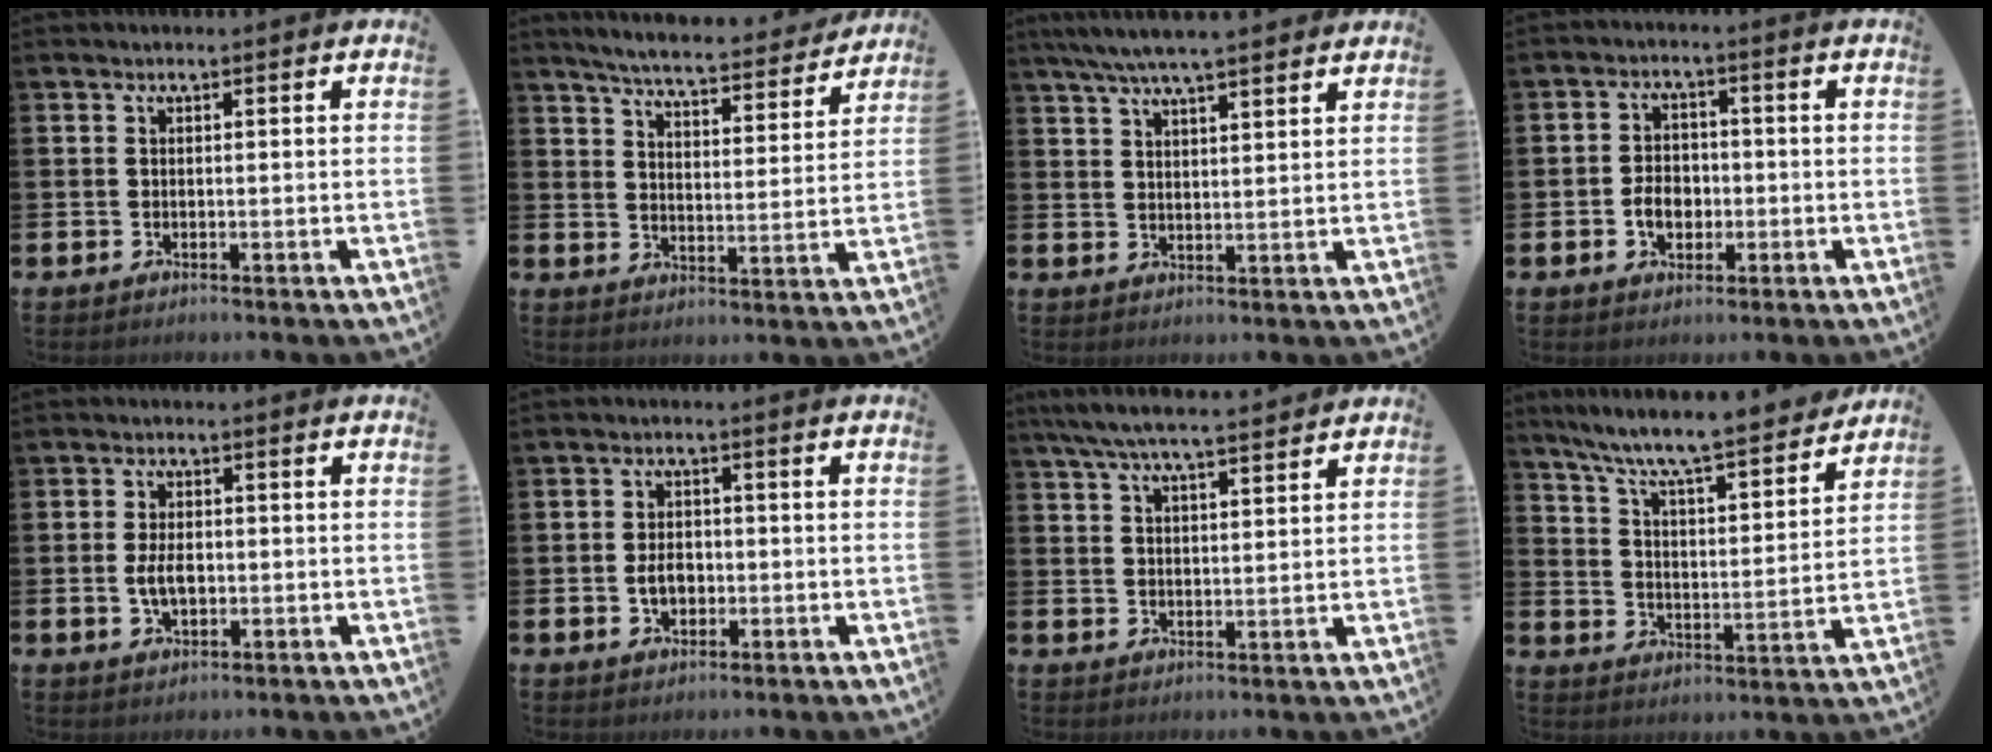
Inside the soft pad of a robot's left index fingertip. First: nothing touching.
{"total": 6.0, "force": [5.8, 0.4, 1.5], "torque": [-0.044, -0.042, 0.096]}
{"total": 6.3, "force": [5.8, 0.6, 2.3], "torque": [-0.054, -0.018, 0.104]}
{"total": 3.9, "force": [-1.0, 2.9, 2.4], "torque": [-0.026, -0.004, -0.027]}
{"total": 3.7, "force": [-0.2, 2.1, 3.1], "torque": [-0.045, 0.000, -0.008]}
{"total": 3.0, "force": [-0.6, 2.1, 2.0], "torque": [-0.016, -0.005, -0.017]}
{"total": 6.3, "force": [5.9, 0.4, 2.2], "torque": [-0.052, -0.025, 0.106]}
{"total": 8.6, "force": [8.0, 0.4, 3.1], "torque": [-0.087, -0.066, 0.131]}